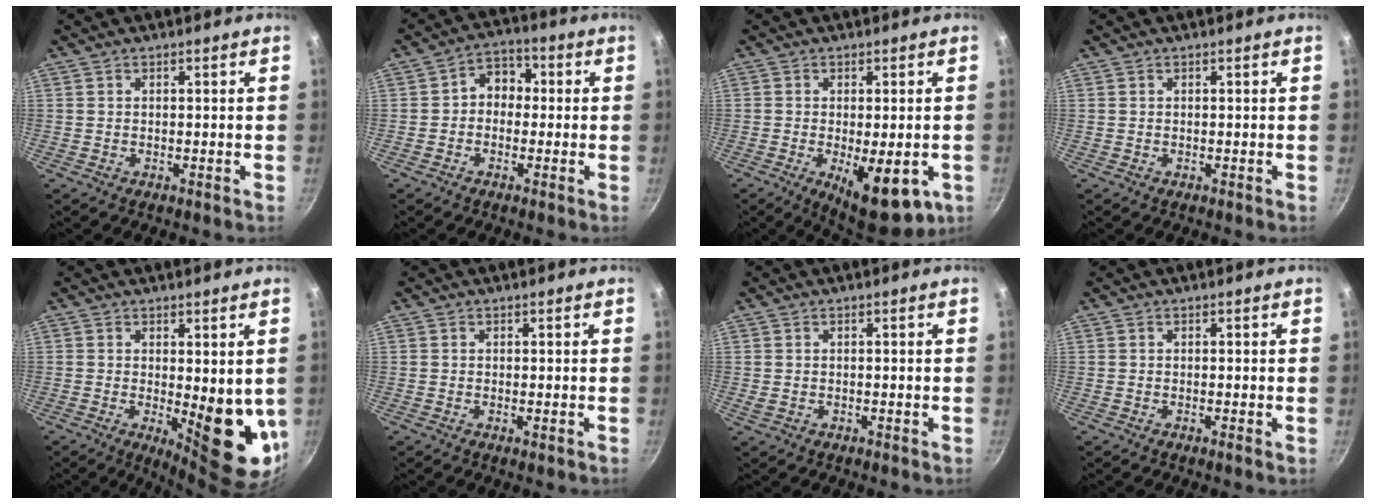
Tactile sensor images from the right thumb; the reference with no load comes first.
{"total": 5.7, "force": [-0.2, 4.7, 3.3], "torque": [-0.015, 0.021, -0.022]}
{"total": 12.4, "force": [-3.8, 4.9, 10.8], "torque": [-0.134, -0.008, -0.040]}
{"total": 0.0}
{"total": 11.8, "force": [-0.3, 4.2, 11.0], "torque": [-0.123, -0.029, 0.008]}
{"total": 0.5, "force": [-0.1, 0.1, 0.5], "torque": [-0.011, -0.004, -0.002]}
{"total": 0.9, "force": [-0.1, 0.6, 0.7], "torque": [-0.011, 0.000, 0.000]}
{"total": 0.6, "force": [-0.2, -0.1, 0.5], "torque": [-0.009, -0.003, -0.005]}